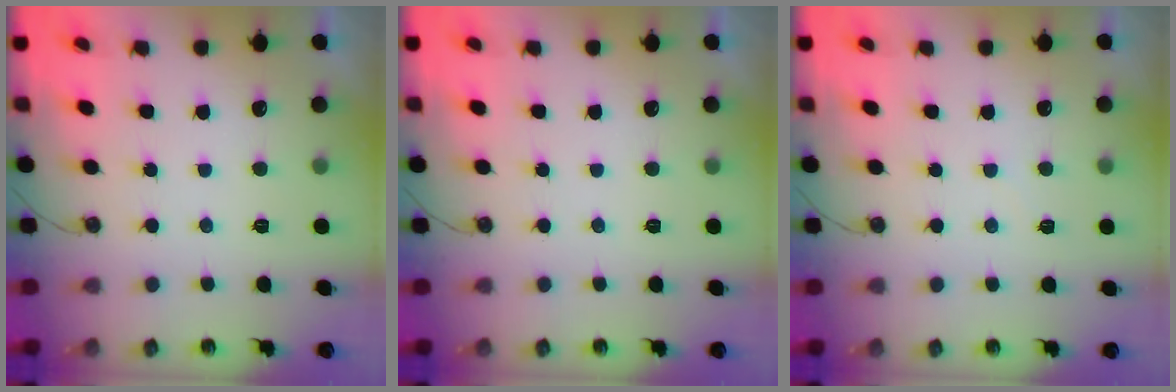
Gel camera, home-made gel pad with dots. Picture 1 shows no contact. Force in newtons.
{"total": 0.0}
{"total": 3.0, "press": 3.0, "slide": 0.4}